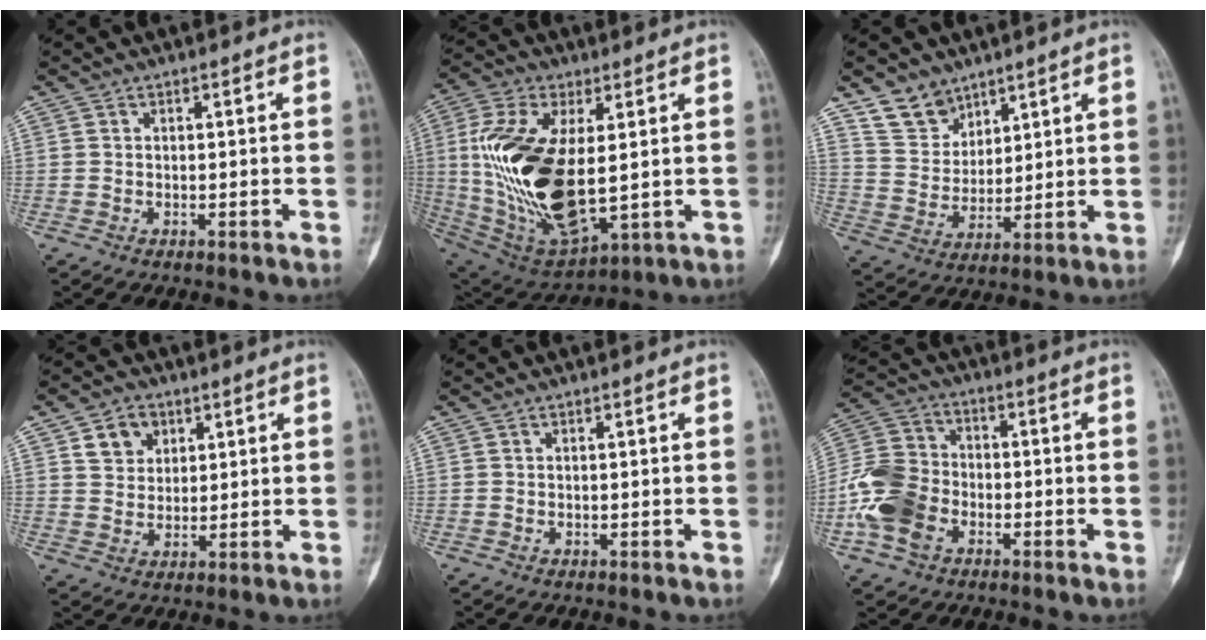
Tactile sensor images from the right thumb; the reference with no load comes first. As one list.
[{"total": 22.6, "force": [1.5, 11.1, 19.6], "torque": [-0.395, -0.016, 0.045]}, {"total": 8.4, "force": [6.3, 5.3, 1.8], "torque": [-0.007, -0.043, 0.134]}, {"total": 6.3, "force": [2.9, 5.0, 2.5], "torque": [-0.015, -0.012, 0.051]}, {"total": 0.0}, {"total": 11.8, "force": [-4.0, 8.6, 6.9], "torque": [-0.138, 0.025, -0.083]}]